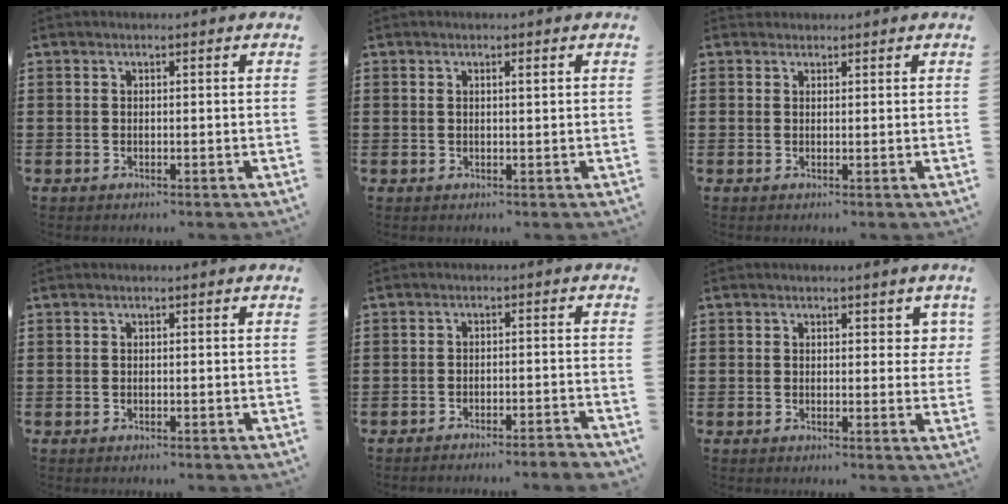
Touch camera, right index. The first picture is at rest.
{"total": 1.0, "force": [0.3, 0.2, 0.9], "torque": [-0.018, 0.002, 0.005]}
{"total": 1.1, "force": [0.9, 0.5, -0.1], "torque": [0.000, 0.001, 0.019]}
{"total": 0.0}
{"total": 2.4, "force": [-2.4, -0.3, 0.5], "torque": [-0.010, 0.001, -0.051]}
{"total": 2.3, "force": [1.2, 1.5, 1.2], "torque": [-0.004, 0.001, 0.016]}